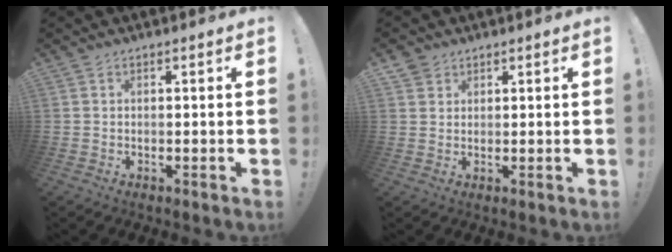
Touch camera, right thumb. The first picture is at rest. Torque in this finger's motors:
{"motor_torque": [-0.28, 0.14, 0.14, 0.02, 0.03]}